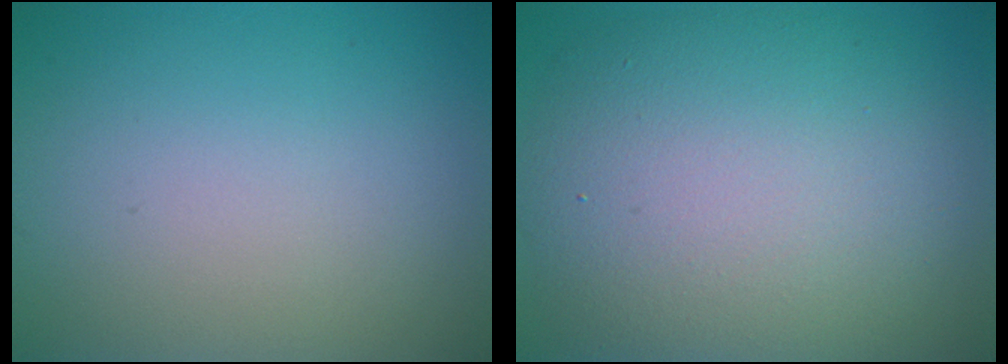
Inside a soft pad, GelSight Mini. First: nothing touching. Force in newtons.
{"total": 11.4, "press": 11.4, "slide": 0.6}